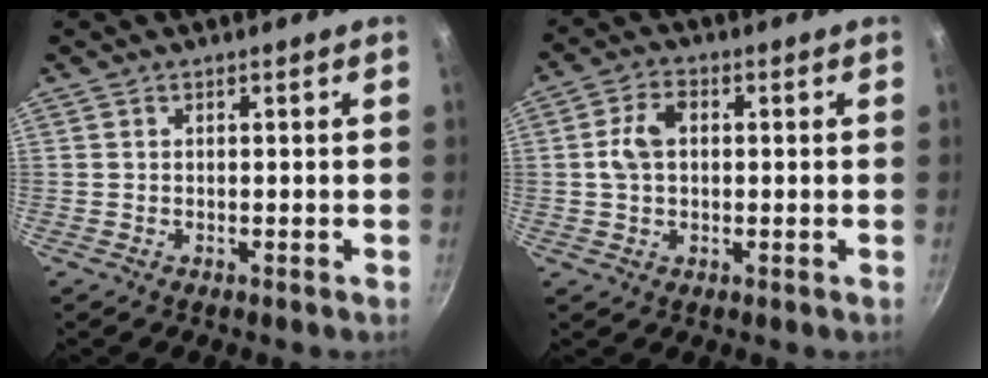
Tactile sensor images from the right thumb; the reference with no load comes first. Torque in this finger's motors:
{"motor_torque": [-0.03, 0.13, -0.01, 0.02, 0.04]}